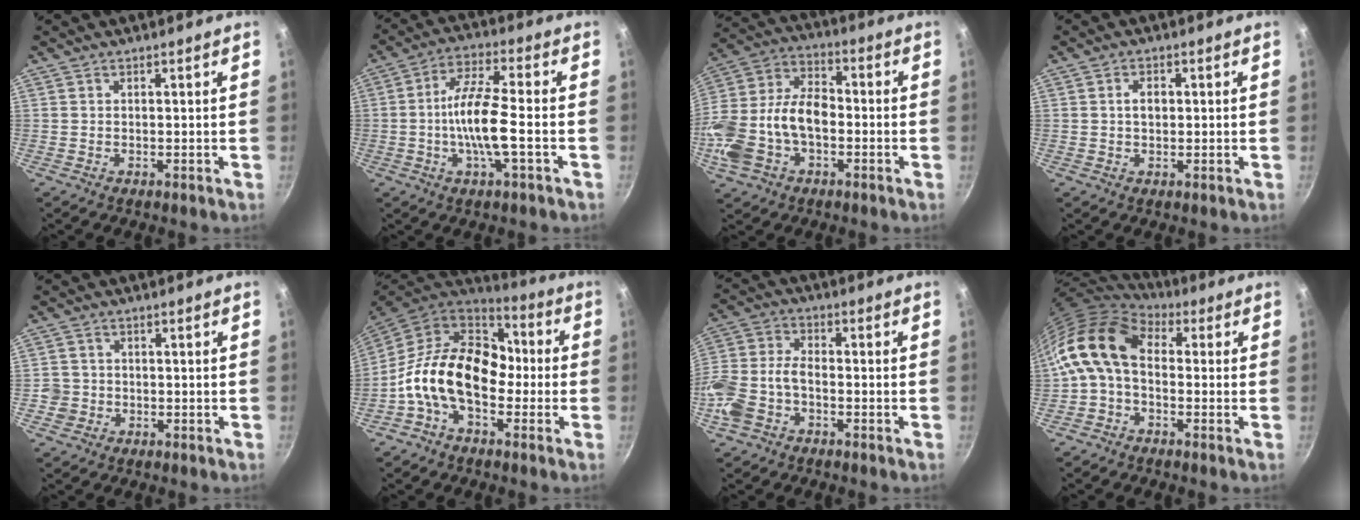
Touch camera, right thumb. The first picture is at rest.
{"total": 10.8, "force": [-2.2, 2.6, 10.2], "torque": [-0.194, 0.024, -0.052]}
{"total": 18.9, "force": [-3.6, 12.3, 13.8], "torque": [-0.267, 0.046, -0.074]}
{"total": 2.7, "force": [0.3, 1.8, 1.9], "torque": [-0.021, 0.005, 0.004]}
{"total": 3.0, "force": [-0.9, 2.8, 0.5], "torque": [0.006, 0.016, -0.013]}
{"total": 18.2, "force": [-2.4, 12.1, 13.3], "torque": [-0.193, 0.041, -0.065]}
{"total": 10.4, "force": [-4.1, 6.4, 7.2], "torque": [-0.154, 0.035, -0.093]}
{"total": 12.4, "force": [0.5, 8.2, 9.3], "torque": [-0.168, 0.022, -0.013]}